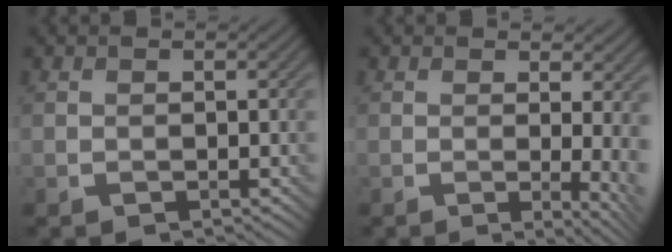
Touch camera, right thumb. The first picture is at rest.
{"total": 5.0, "force": [-0.1, 1.0, 4.9], "torque": [-0.072, -0.006, -0.004]}